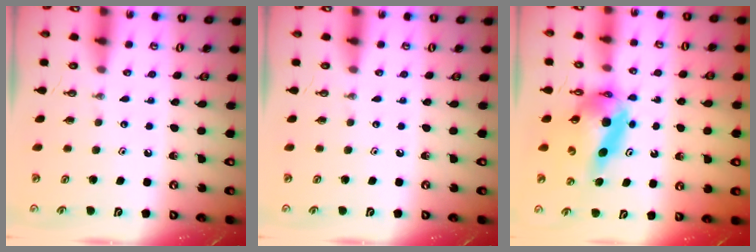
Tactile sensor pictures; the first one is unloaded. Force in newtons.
{"total": 0.0}
{"total": 10.9, "press": 10.9, "slide": 1.1}